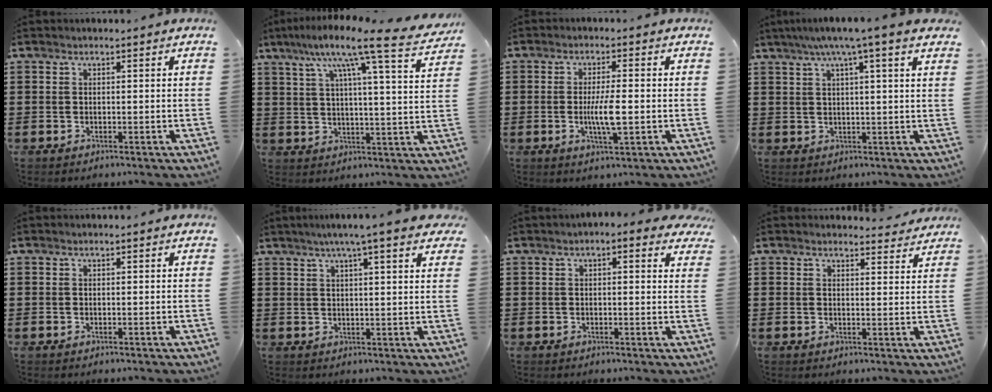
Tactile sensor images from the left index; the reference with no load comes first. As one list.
[{"total": 11.0, "force": [8.3, -0.2, 7.2], "torque": [-0.148, -0.045, 0.125]}, {"total": 5.4, "force": [-0.7, 0.9, 5.3], "torque": [-0.106, -0.005, -0.018]}, {"total": 5.3, "force": [3.3, -0.4, 4.1], "torque": [-0.090, -0.002, 0.054]}, {"total": 0.0}, {"total": 5.6, "force": [3.9, 0.1, 4.0], "torque": [-0.079, -0.005, 0.065]}, {"total": 1.6, "force": [0.5, 1.1, 1.0], "torque": [-0.025, 0.009, 0.005]}, {"total": 2.7, "force": [2.6, 0.4, 0.4], "torque": [-0.006, -0.010, 0.048]}]